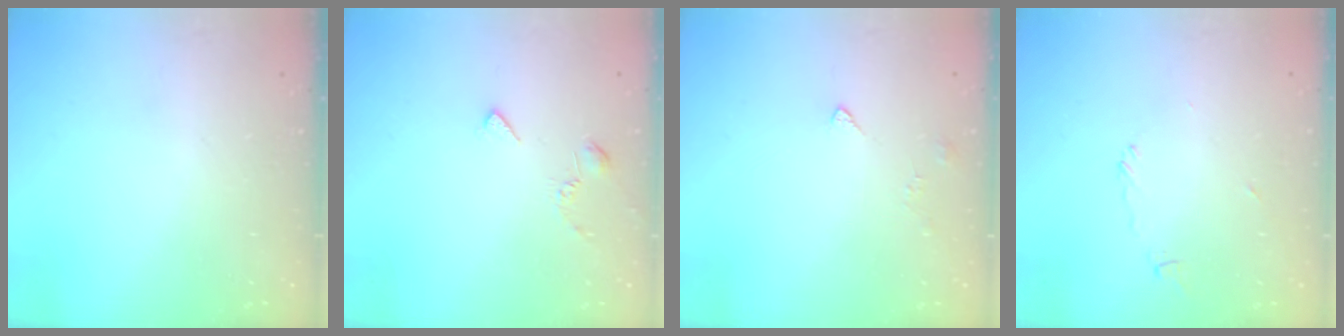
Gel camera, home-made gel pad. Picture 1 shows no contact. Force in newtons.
{"total": 3.0, "press": 2.9, "slide": 0.7}
{"total": 2.6, "press": 2.6, "slide": 0.5}
{"total": 4.8, "press": 4.7, "slide": 0.4}